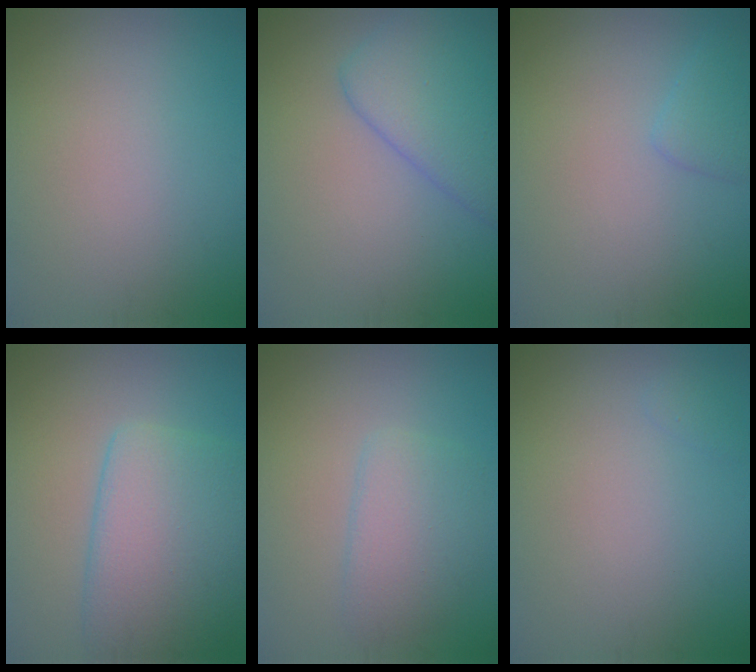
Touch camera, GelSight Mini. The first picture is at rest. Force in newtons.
{"total": 5.5, "press": 5.5, "slide": 0.3}
{"total": 1.6, "press": 1.6, "slide": 0.1}
{"total": 7.2, "press": 7.2, "slide": 0.2}
{"total": 3.3, "press": 3.3, "slide": 0.1}
{"total": 0.5, "press": 0.5, "slide": 0.0}